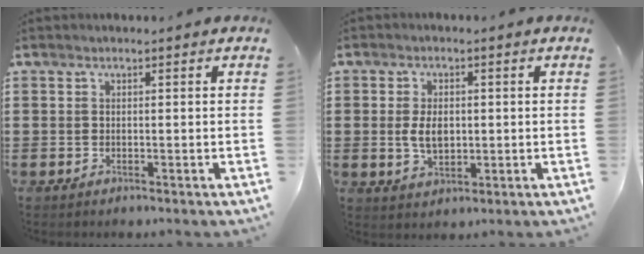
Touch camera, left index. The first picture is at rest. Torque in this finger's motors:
{"motor_torque": [0.83, 0.76, 0.49, 0.11]}